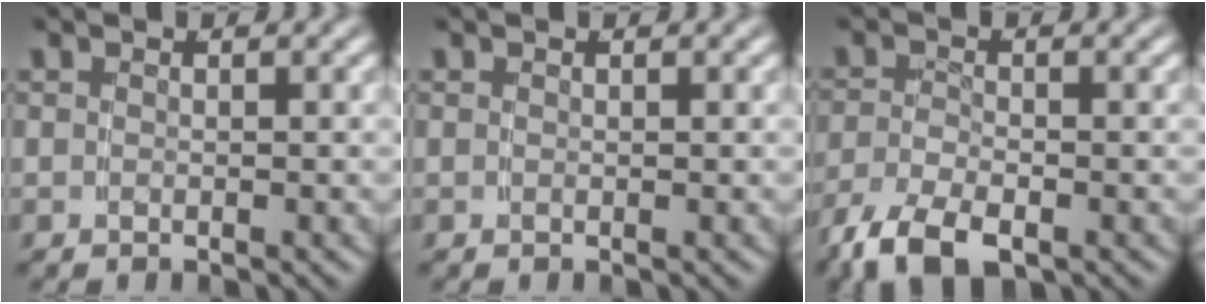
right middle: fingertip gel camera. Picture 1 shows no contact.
{"total": 0.0}
{"total": 5.1, "force": [-3.3, 2.4, 3.1], "torque": [-0.066, -0.022, -0.042]}